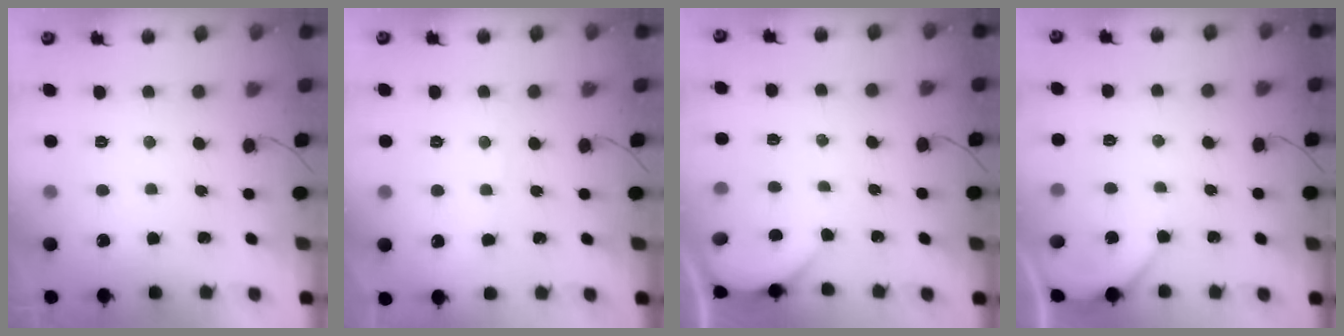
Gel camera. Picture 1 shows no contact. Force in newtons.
{"total": 3.3, "press": 3.3, "slide": 0.3}
{"total": 1.3, "press": 1.3, "slide": 0.1}
{"total": 3.1, "press": 3.1, "slide": 0.5}